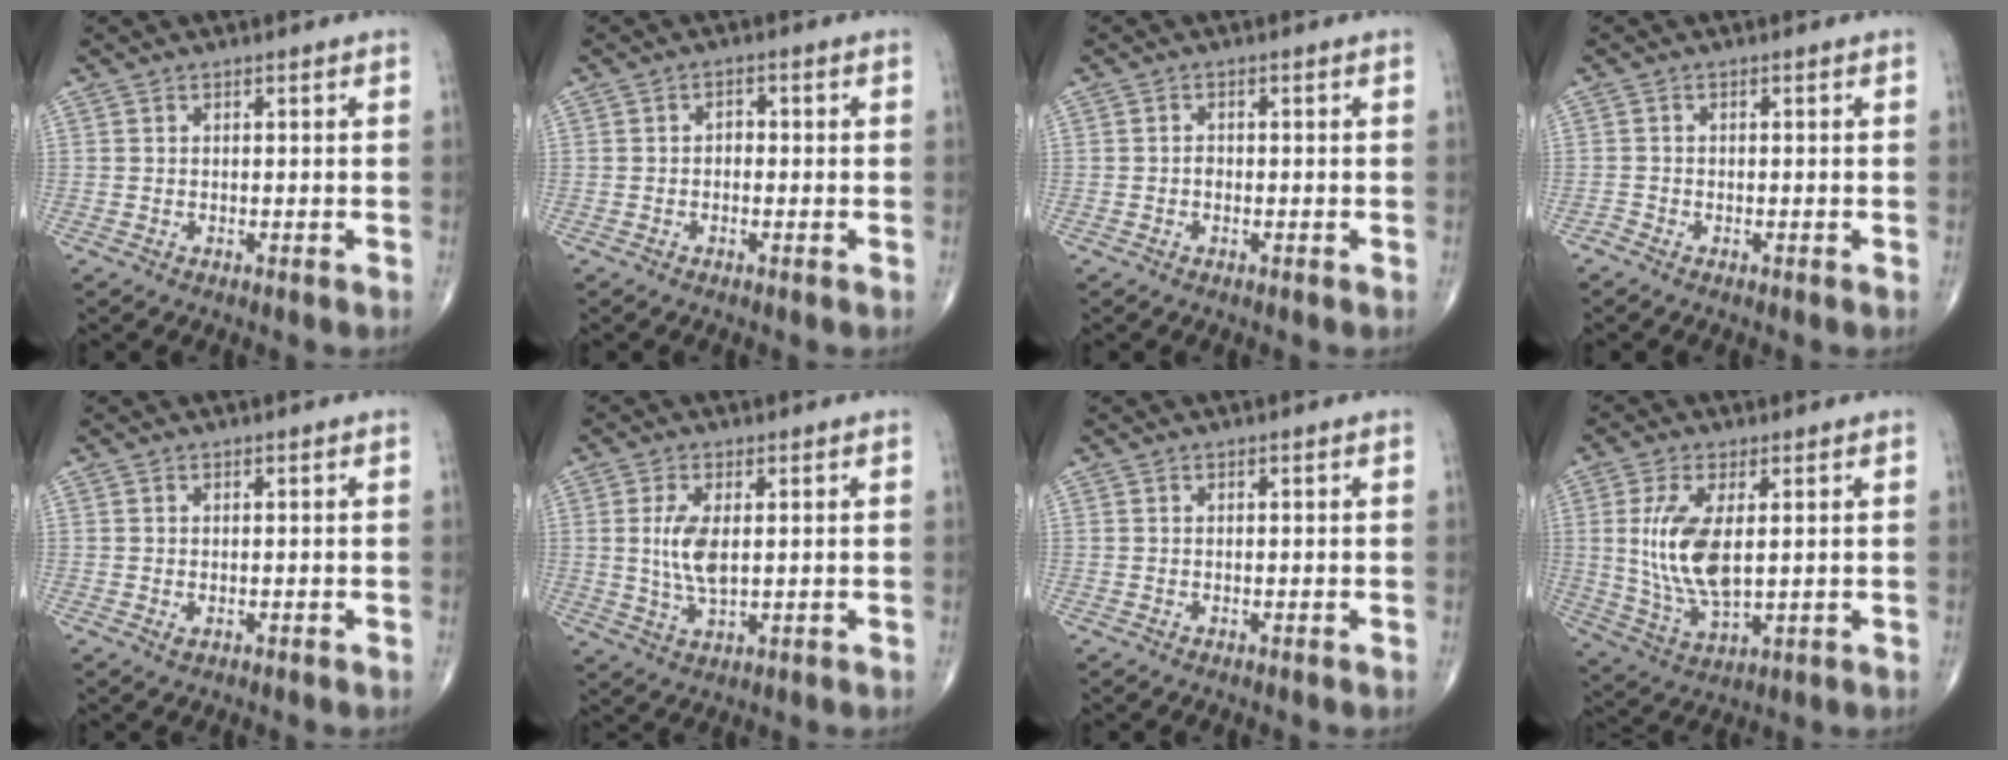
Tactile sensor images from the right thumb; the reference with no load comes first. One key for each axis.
{"total": 1.7, "fx": -0.3, "fy": 1.2, "fz": 1.1, "tx": -0.006, "ty": 0.008, "tz": -0.010}
{"total": 1.0, "fx": -0.3, "fy": 0.7, "fz": 0.6, "tx": -0.006, "ty": 0.003, "tz": -0.009}
{"total": 0.8, "fx": -0.8, "fy": 0.3, "fz": 0.0, "tx": -0.003, "ty": -0.002, "tz": -0.021}
{"total": 0.8, "fx": -0.2, "fy": 0.4, "fz": 0.7, "tx": -0.011, "ty": -0.002, "tz": -0.001}
{"total": 6.7, "fx": 0.8, "fy": 2.9, "fz": 5.9, "tx": -0.125, "ty": -0.010, "tz": 0.020}
{"total": 0.0}
{"total": 11.9, "fx": 1.6, "fy": 5.3, "fz": 10.5, "tx": -0.219, "ty": -0.016, "tz": 0.042}